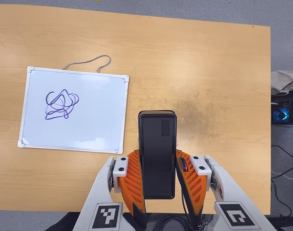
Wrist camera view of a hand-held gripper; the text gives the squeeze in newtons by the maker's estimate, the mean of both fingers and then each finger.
{"total": 3.9, "left": 2.6, "right": 5.2}